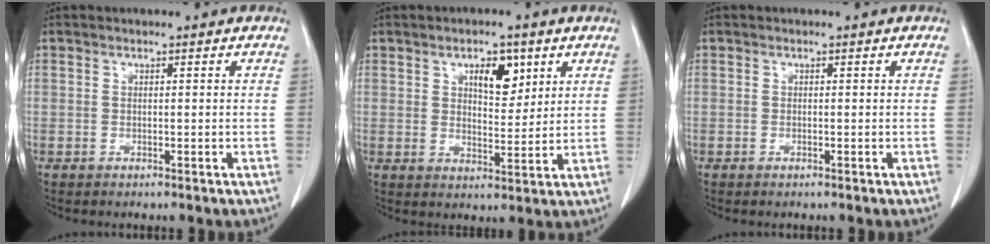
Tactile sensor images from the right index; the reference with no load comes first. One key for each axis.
{"total": 5.8, "fx": 2.9, "fy": 2.4, "fz": 4.4, "tx": -0.069, "ty": 0.000, "tz": 0.049}
{"total": 0.0}